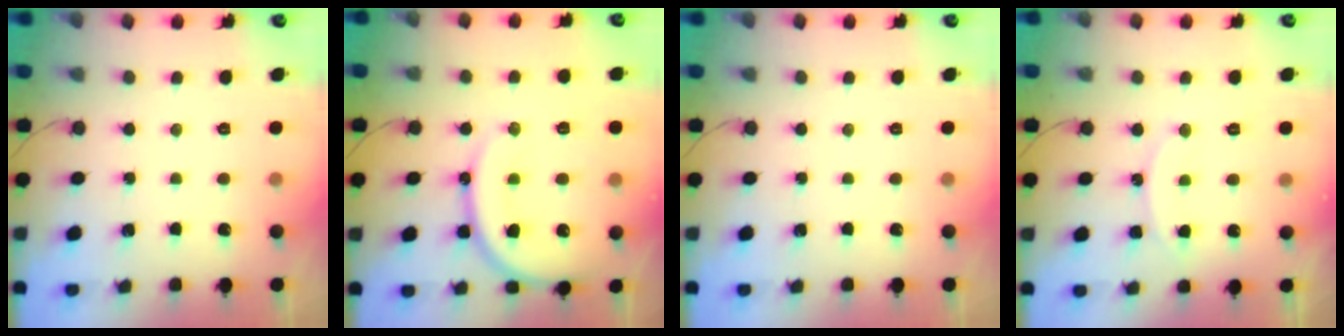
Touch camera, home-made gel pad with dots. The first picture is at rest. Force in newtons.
{"total": 15.9, "press": 15.8, "slide": 1.9}
{"total": 0.0}
{"total": 9.1, "press": 9.1, "slide": 1.0}